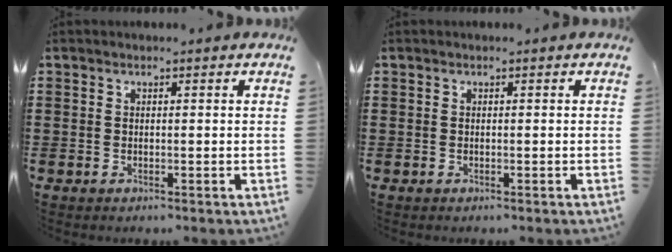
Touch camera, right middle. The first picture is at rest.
{"total": 0.0}